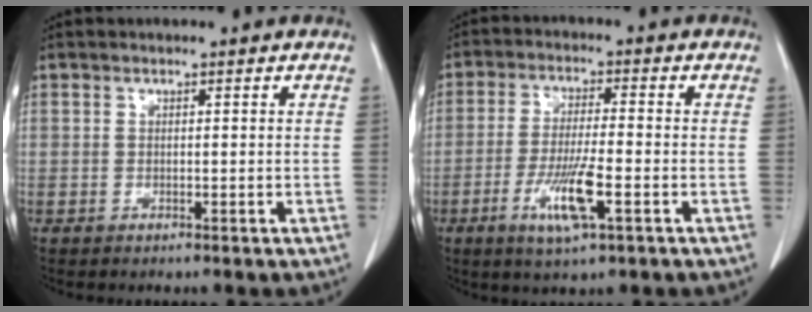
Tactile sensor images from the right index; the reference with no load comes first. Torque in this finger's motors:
{"motor_torque": [1.53, -0.61, 0.73, 0.10]}